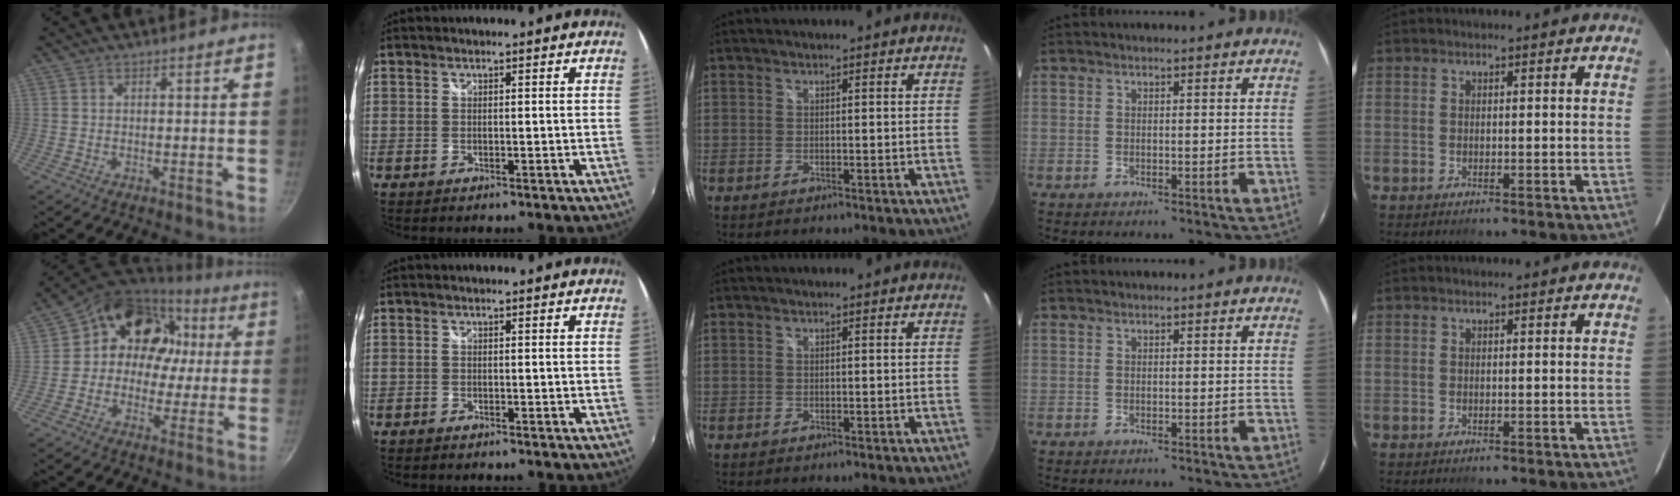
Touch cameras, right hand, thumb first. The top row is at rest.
{"thumb": {"total": 15.5, "force": [2.4, 12.9, 8.3], "torque": [-0.084, 0.046, 0.025]}, "index": {"total": 0.7, "force": [-0.6, 0.2, 0.2], "torque": [-0.006, -0.004, -0.014]}}